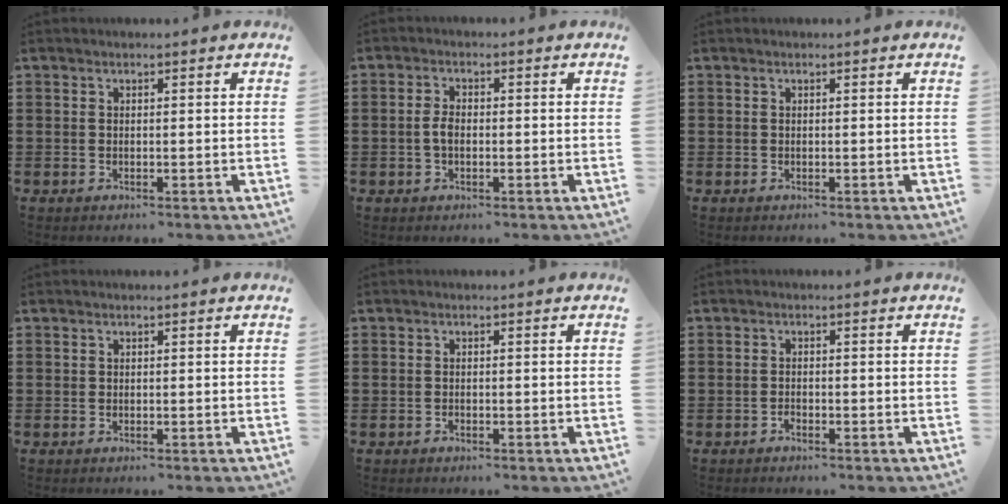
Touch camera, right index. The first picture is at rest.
{"total": 2.5, "force": [-0.4, 1.2, 2.1], "torque": [-0.055, -0.002, -0.013]}
{"total": 0.0}
{"total": 0.0}
{"total": 0.6, "force": [-0.5, 0.3, 0.0], "torque": [0.000, 0.004, -0.011]}
{"total": 0.9, "force": [-0.8, 0.4, 0.1], "torque": [-0.003, 0.001, -0.016]}